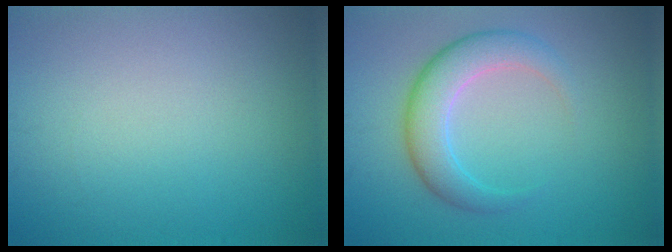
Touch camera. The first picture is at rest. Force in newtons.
{"total": 4.6, "press": 4.6, "slide": 0.2}